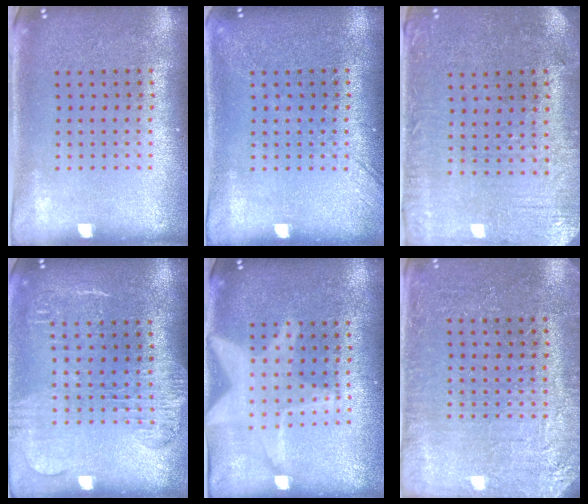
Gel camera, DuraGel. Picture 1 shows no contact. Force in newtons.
{"total": 1.4, "press": 1.3, "slide": 0.3}
{"total": 0.6, "press": 0.3, "slide": 0.5}
{"total": 1.7, "press": 1.5, "slide": 0.8}
{"total": 3.0, "press": 3.0, "slide": 0.3}
{"total": 2.8, "press": 2.8, "slide": 0.4}